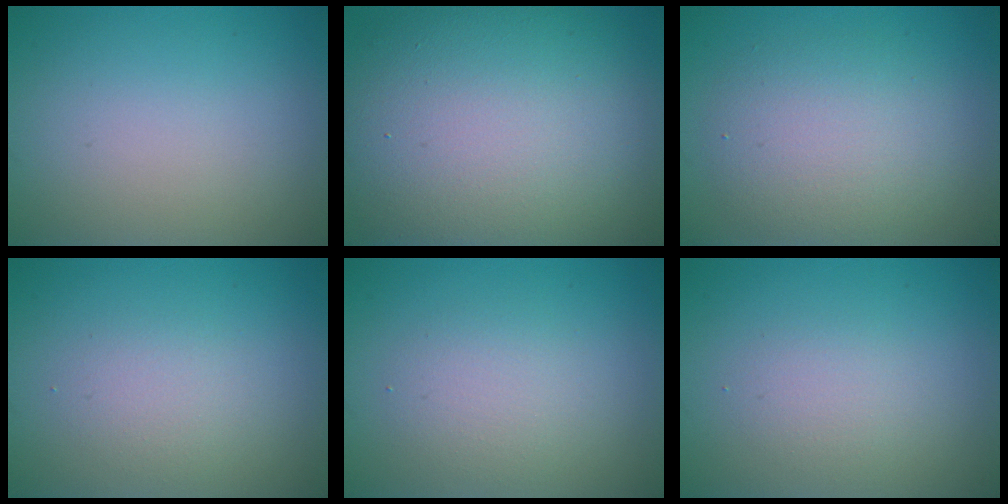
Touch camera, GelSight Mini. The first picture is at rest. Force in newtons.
{"total": 15.4, "press": 15.4, "slide": 0.9}
{"total": 4.8, "press": 4.8, "slide": 0.3}
{"total": 1.9, "press": 1.9, "slide": 0.0}
{"total": 2.4, "press": 2.4, "slide": 0.2}
{"total": 1.7, "press": 1.7, "slide": 0.1}